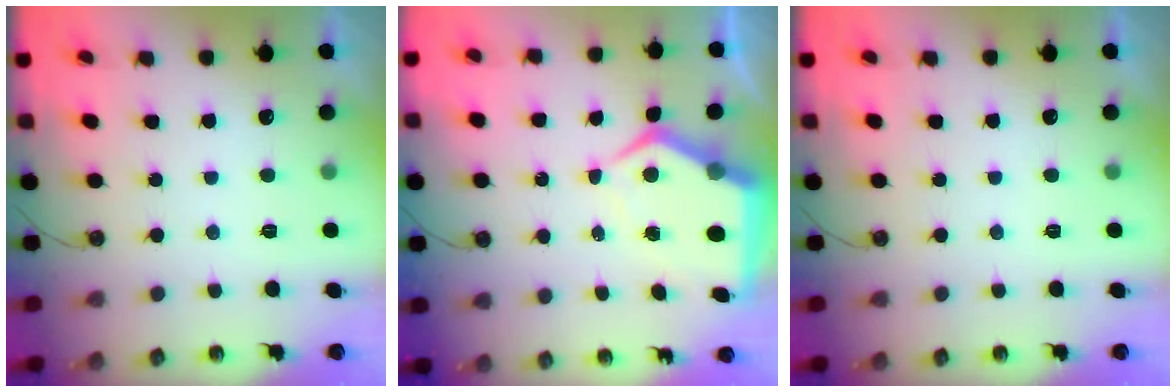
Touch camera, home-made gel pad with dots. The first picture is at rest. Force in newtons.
{"total": 9.7, "press": 9.6, "slide": 1.2}
{"total": 0.0}